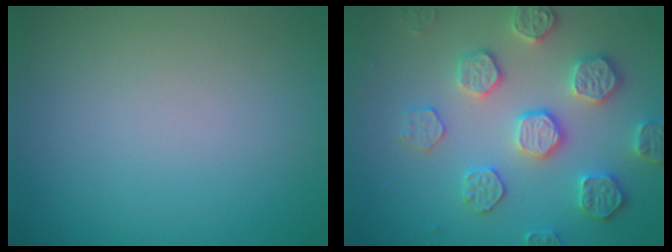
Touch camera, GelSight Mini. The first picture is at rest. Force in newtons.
{"total": 4.8, "press": 4.6, "slide": 1.2}